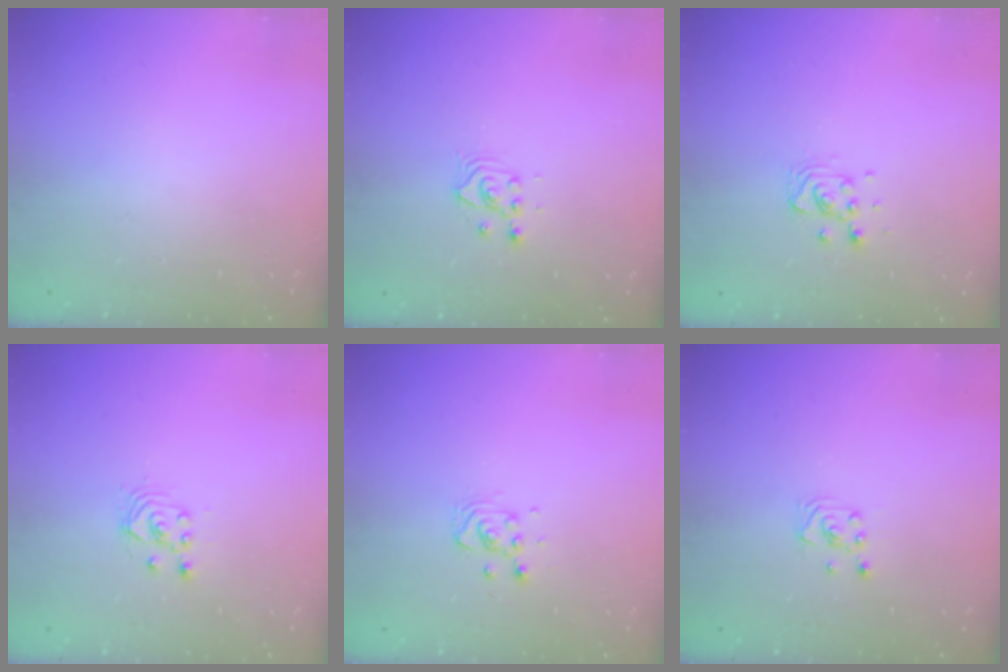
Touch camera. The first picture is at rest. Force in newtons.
{"total": 3.6, "press": 3.6, "slide": 0.3}
{"total": 8.3, "press": 8.0, "slide": 2.1}
{"total": 2.5, "press": 2.5, "slide": 0.2}
{"total": 6.2, "press": 6.0, "slide": 1.6}
{"total": 2.0, "press": 2.0, "slide": 0.1}